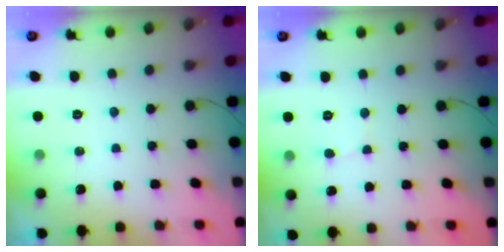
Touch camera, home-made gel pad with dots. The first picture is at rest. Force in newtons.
{"total": 2.6, "press": 2.6, "slide": 0.2}